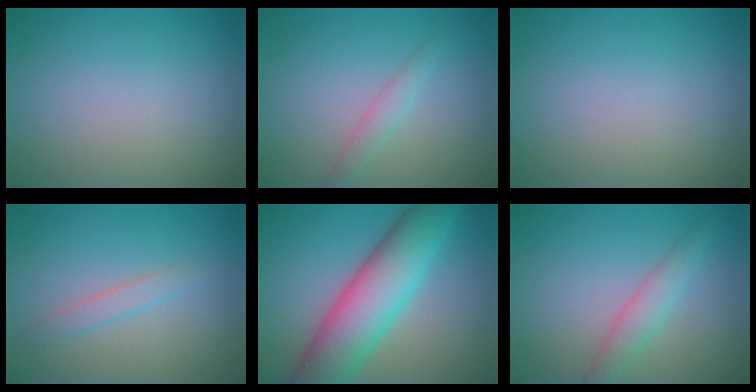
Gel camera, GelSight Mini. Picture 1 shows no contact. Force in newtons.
{"total": 1.4, "press": 1.4, "slide": 0.1}
{"total": 0.0}
{"total": 1.3, "press": 1.3, "slide": 0.1}
{"total": 9.4, "press": 9.4, "slide": 0.1}
{"total": 2.5, "press": 2.5, "slide": 0.1}